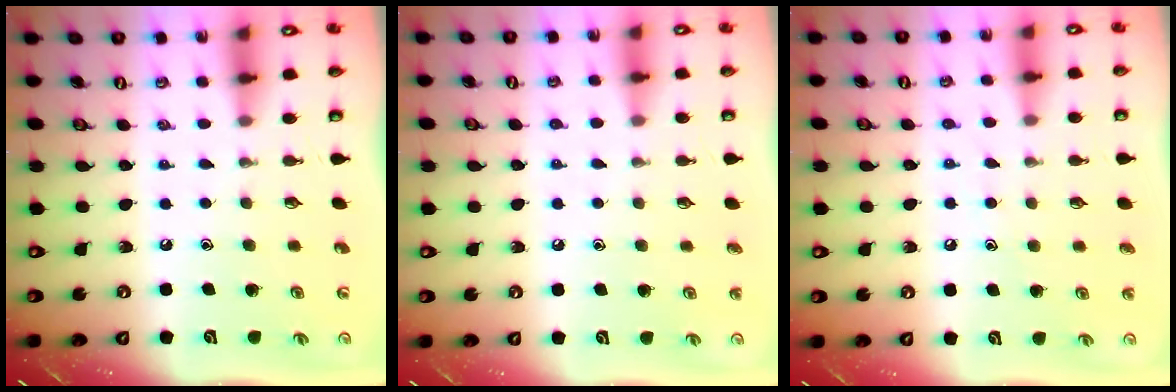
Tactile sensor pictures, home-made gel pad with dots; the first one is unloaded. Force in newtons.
{"total": 3.6, "press": 3.5, "slide": 0.4}
{"total": 6.0, "press": 5.9, "slide": 0.6}